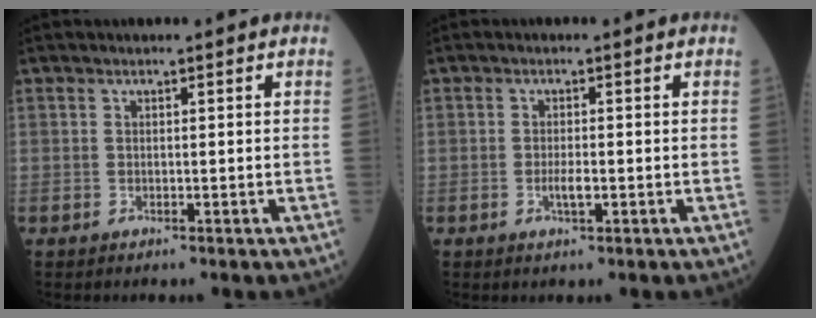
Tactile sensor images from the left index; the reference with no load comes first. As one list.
[{"total": 1.9, "force": [-0.6, 0.5, 1.7], "torque": [-0.034, 0.000, -0.011]}]